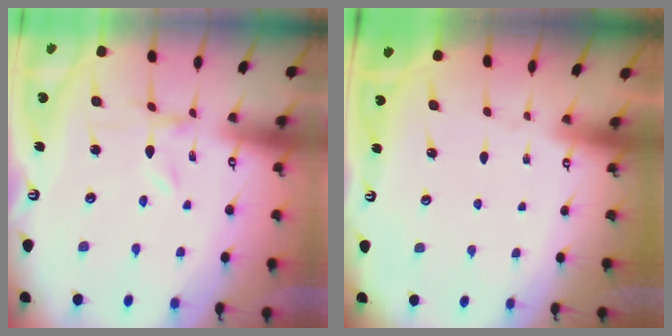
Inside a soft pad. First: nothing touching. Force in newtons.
{"total": 0.0}